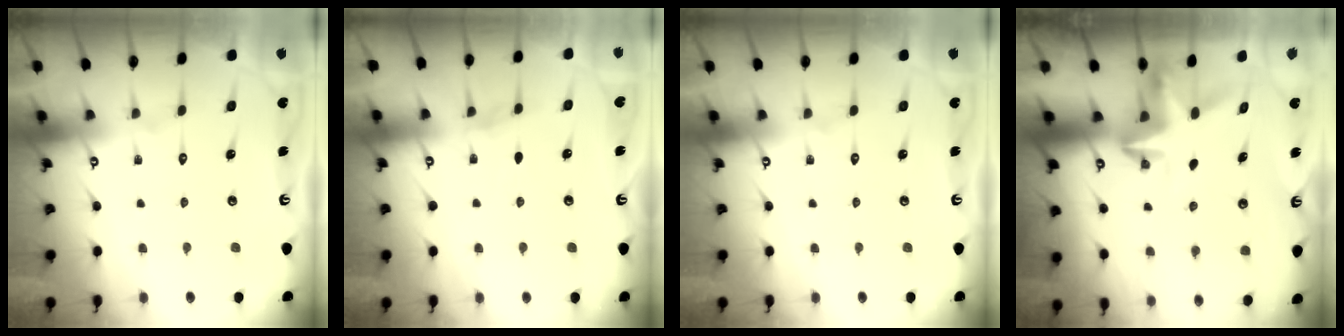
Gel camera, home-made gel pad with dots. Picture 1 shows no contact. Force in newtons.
{"total": 2.2, "press": 2.2, "slide": 0.3}
{"total": 0.0}
{"total": 3.6, "press": 3.6, "slide": 0.3}